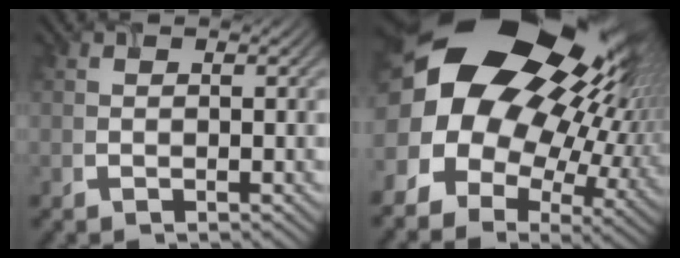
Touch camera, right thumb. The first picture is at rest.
{"total": 21.1, "force": [6.0, 14.5, 14.1], "torque": [-0.263, -0.017, 0.123]}